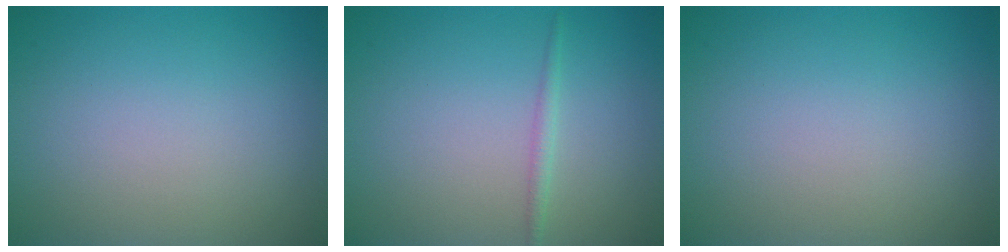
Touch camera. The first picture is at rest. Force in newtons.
{"total": 1.0, "press": 1.0, "slide": 0.1}
{"total": 0.0}